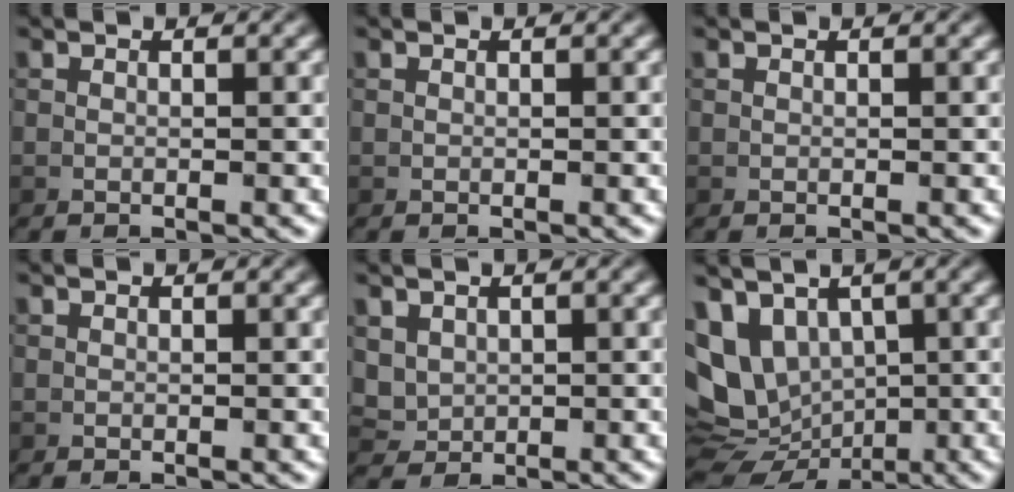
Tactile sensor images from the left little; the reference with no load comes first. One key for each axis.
{"total": 0.0}
{"total": 0.0}
{"total": 0.0}
{"total": 2.0, "fx": 0.8, "fy": 1.7, "fz": 0.7, "tx": -0.019, "ty": -0.007, "tz": 0.022}
{"total": 9.4, "fx": 1.0, "fy": 7.2, "fz": 5.9, "tx": -0.119, "ty": -0.017, "tz": 0.038}